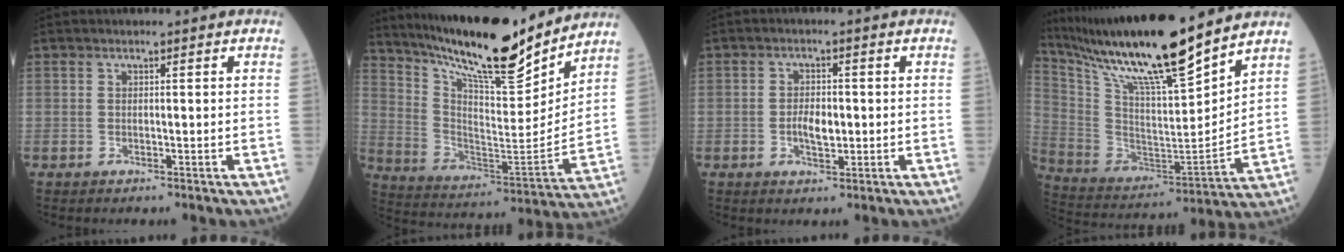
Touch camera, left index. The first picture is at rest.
{"total": 20.9, "force": [17.8, 2.8, 10.5], "torque": [-0.187, -0.019, 0.295]}
{"total": 3.5, "force": [-0.5, 1.5, 3.1], "torque": [-0.059, 0.001, -0.008]}
{"total": 19.0, "force": [15.5, 1.0, 10.9], "torque": [-0.201, 0.003, 0.282]}